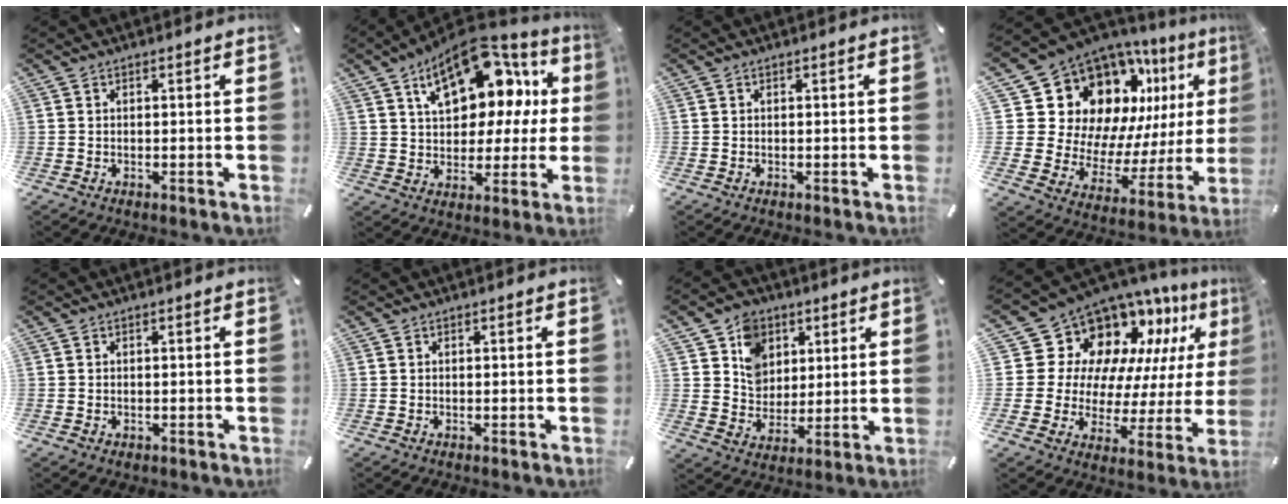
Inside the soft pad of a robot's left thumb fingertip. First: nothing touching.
{"total": 18.6, "force": [8.9, 11.0, 12.1], "torque": [-0.191, -0.047, 0.155]}
{"total": 0.0}
{"total": 18.6, "force": [11.4, 12.8, 7.1], "torque": [-0.104, -0.115, 0.229]}
{"total": 0.6, "force": [-0.1, 0.3, 0.4], "torque": [-0.008, 0.002, -0.003]}
{"total": 0.0}
{"total": 9.7, "force": [4.4, 8.4, 2.3], "torque": [-0.041, -0.015, 0.083]}
{"total": 15.1, "force": [10.2, 10.0, 4.9], "torque": [-0.090, -0.111, 0.189]}